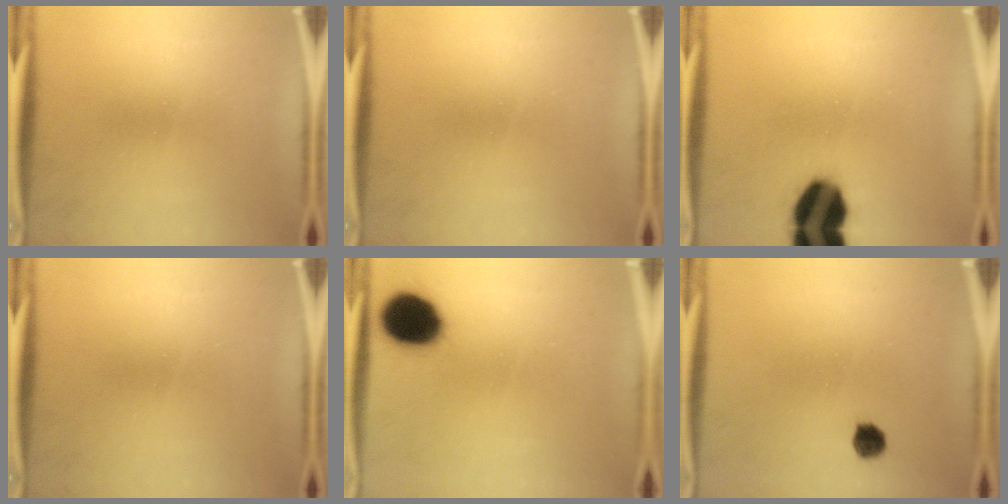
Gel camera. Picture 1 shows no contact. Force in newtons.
{"total": 0.0}
{"total": 14.3}
{"total": 0.0}
{"total": 13.9}
{"total": 3.0}